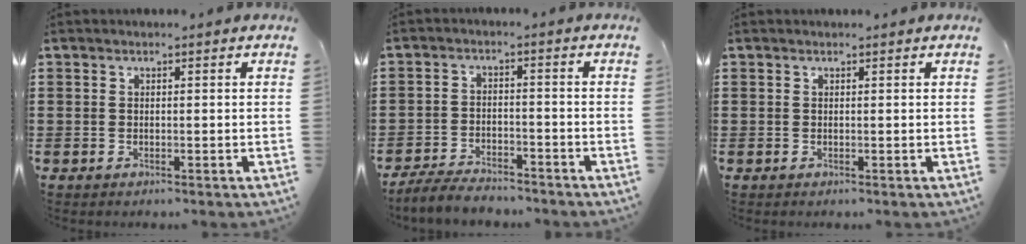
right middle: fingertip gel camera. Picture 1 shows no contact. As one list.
[{"total": 4.2, "force": [-4.1, 0.7, 1.0], "torque": [-0.026, 0.001, -0.083]}, {"total": 0.0}]